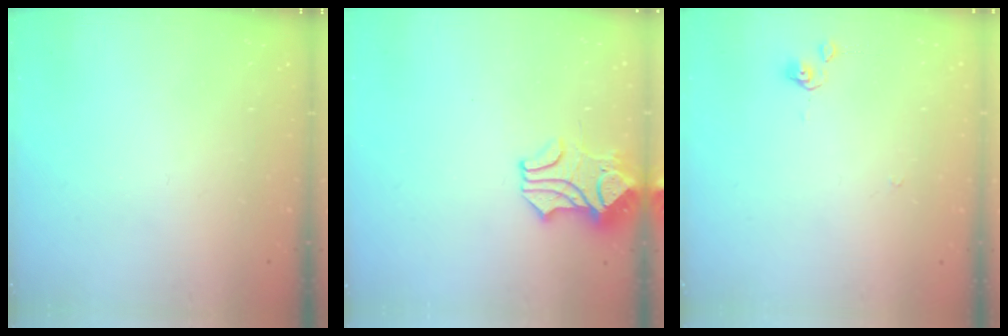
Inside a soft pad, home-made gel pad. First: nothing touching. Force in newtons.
{"total": 2.1, "press": 1.9, "slide": 1.0}
{"total": 0.0}